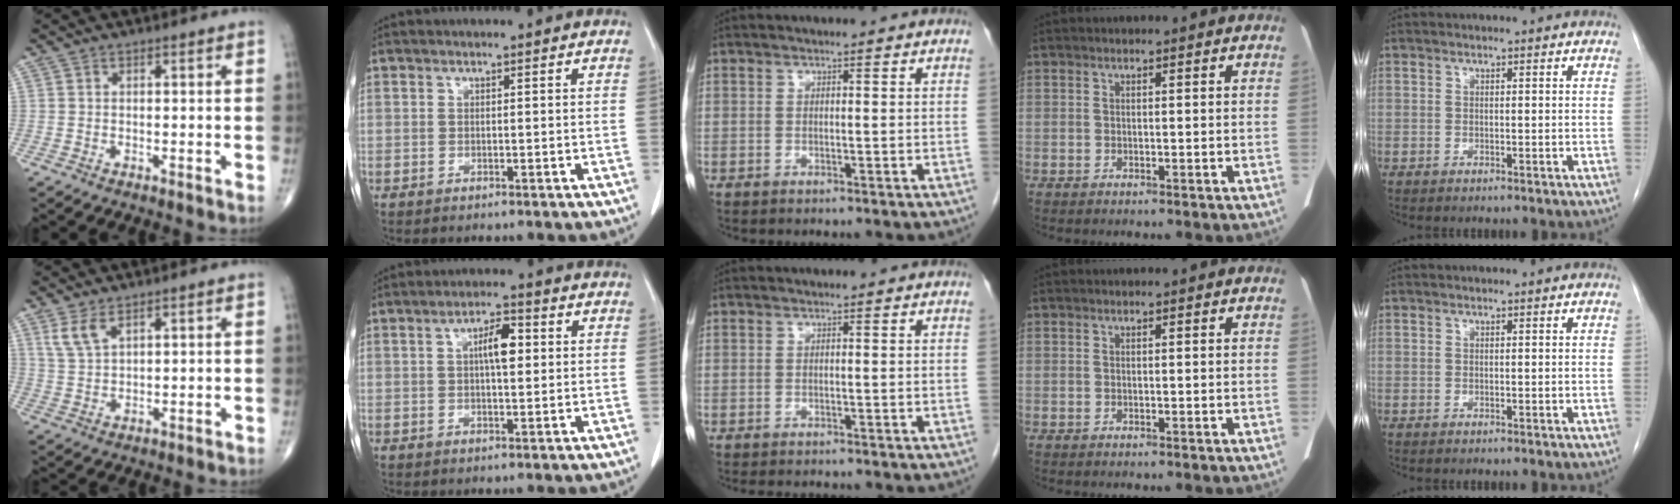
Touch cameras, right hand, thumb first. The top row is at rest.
{"thumb": {"total": 4.1, "force": [2.6, 1.6, 2.8], "torque": [-0.060, -0.008, 0.062]}, "index": {"total": 5.7, "force": [1.2, 2.0, 5.1], "torque": [-0.088, 0.011, 0.020]}, "middle": {"total": 2.9, "force": [-2.6, 0.7, 0.9], "torque": [-0.009, -0.006, -0.035]}}